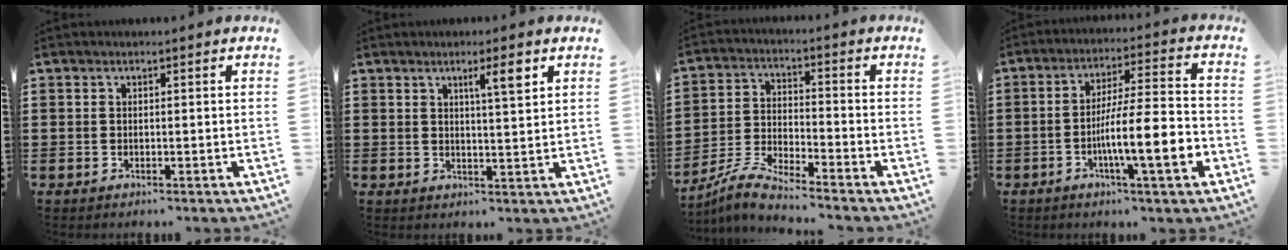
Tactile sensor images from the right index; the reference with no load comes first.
{"total": 4.0, "force": [2.1, 0.5, 3.4], "torque": [-0.055, -0.002, 0.028]}
{"total": 6.0, "force": [-5.7, 0.1, 1.9], "torque": [-0.058, -0.010, -0.117]}
{"total": 11.1, "force": [-4.0, 1.8, 10.2], "torque": [-0.151, -0.002, -0.071]}